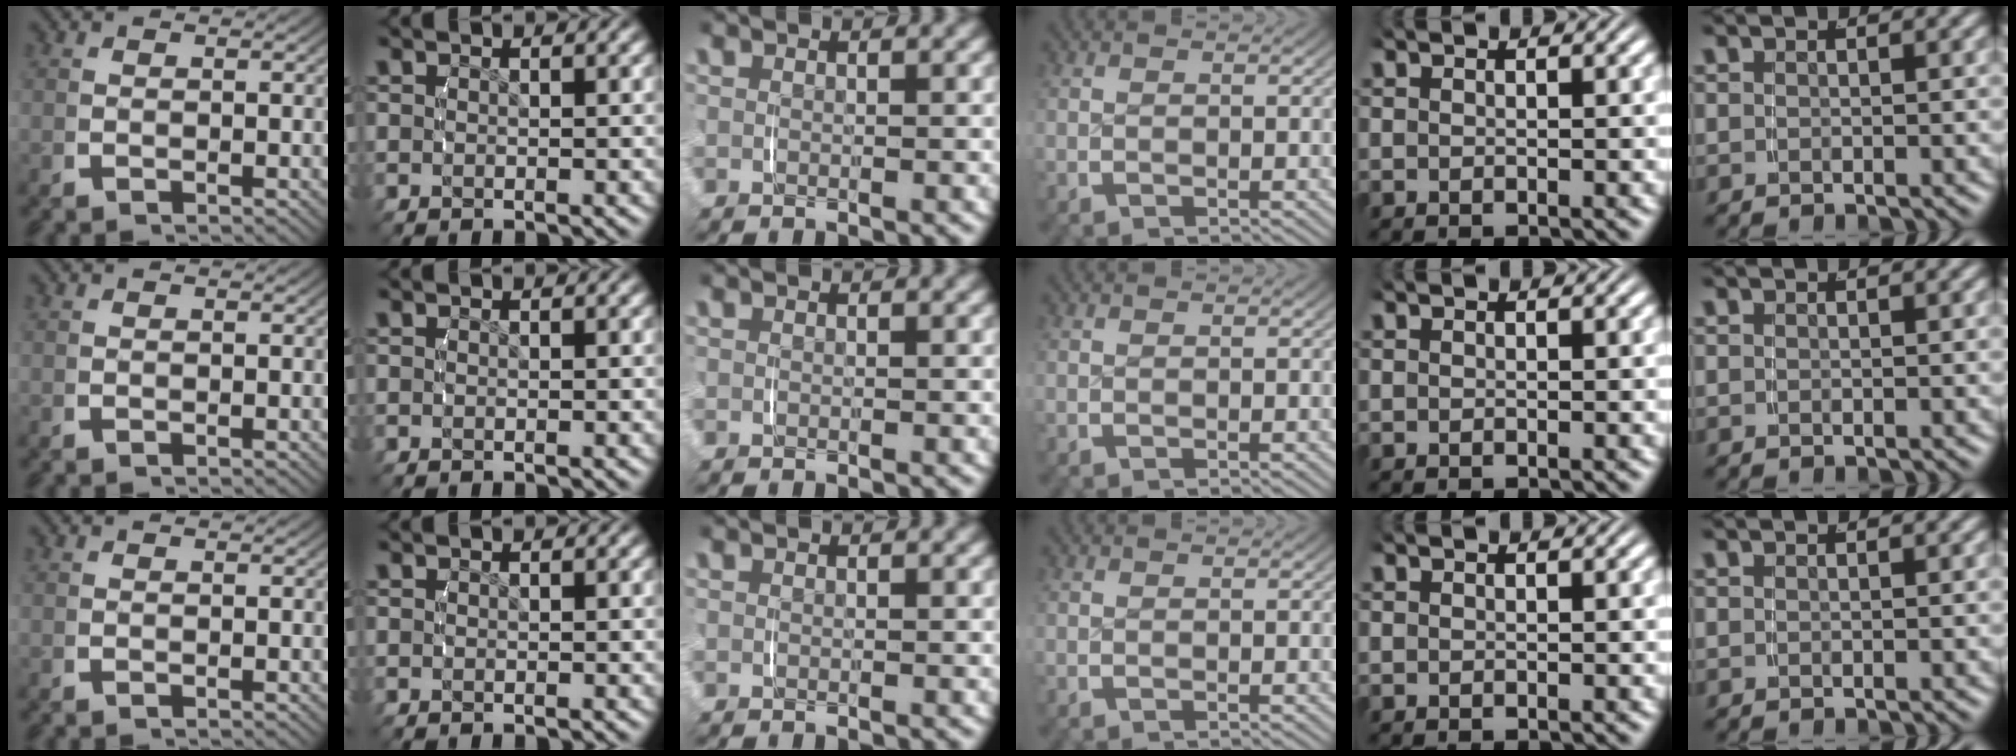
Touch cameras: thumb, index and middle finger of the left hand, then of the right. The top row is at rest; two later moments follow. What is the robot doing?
{"motion": "lift_and_place", "object": "scarf"}